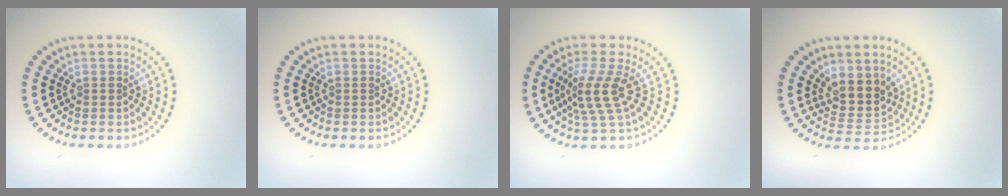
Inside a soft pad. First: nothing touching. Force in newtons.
{"total": 0.0}
{"total": 3.5, "press": 2.7, "slide": 2.2}
{"total": 3.3, "press": 2.7, "slide": 1.9}